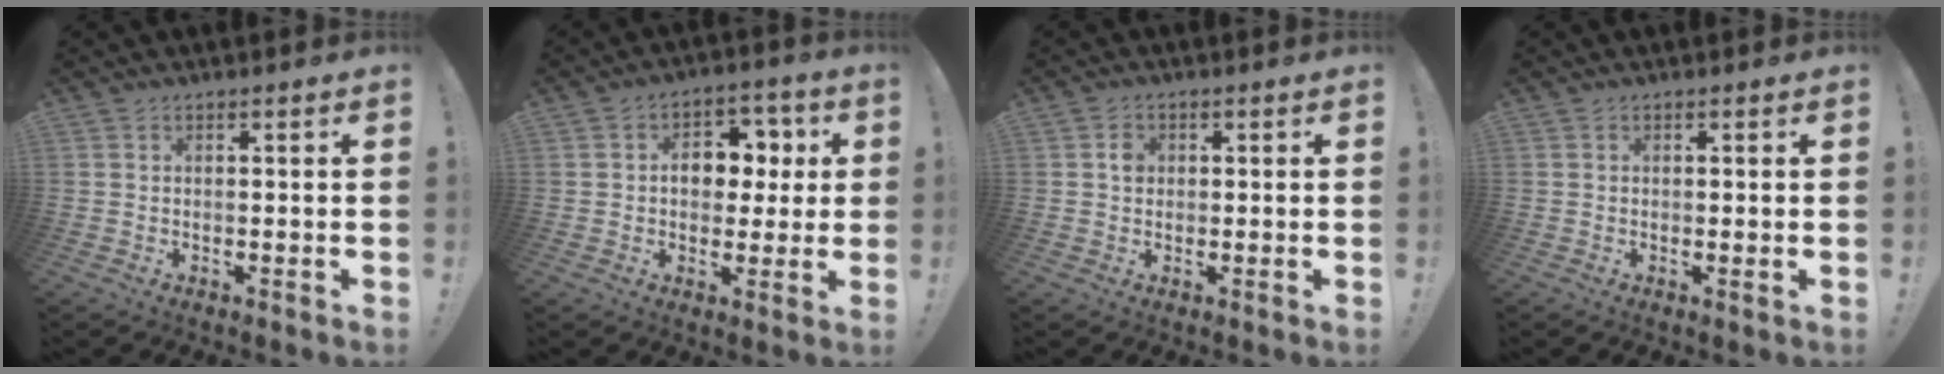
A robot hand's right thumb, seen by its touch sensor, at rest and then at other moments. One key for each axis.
{"total": 9.6, "fx": 1.5, "fy": 7.6, "fz": 5.6, "tx": -0.069, "ty": -0.004, "tz": 0.029}
{"total": 2.5, "fx": 0.2, "fy": 2.1, "fz": 1.3, "tx": -0.001, "ty": -0.004, "tz": -0.002}
{"total": 0.8, "fx": 0.4, "fy": -0.1, "fz": 0.7, "tx": -0.006, "ty": -0.004, "tz": 0.005}